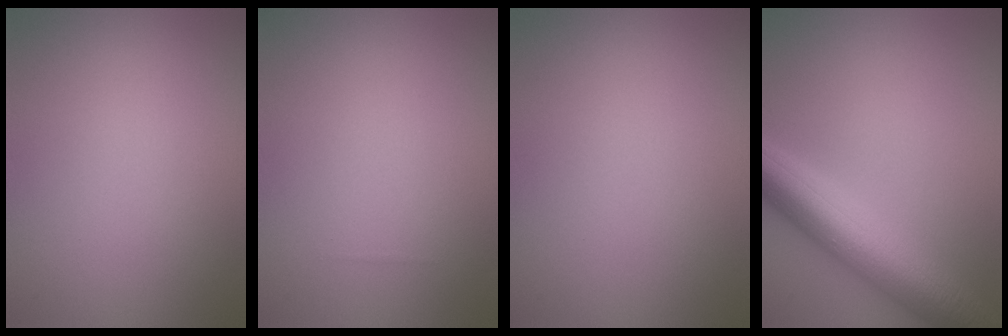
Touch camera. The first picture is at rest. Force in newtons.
{"total": 0.0}
{"total": 0.0}
{"total": 7.9, "press": 7.9, "slide": 0.2}